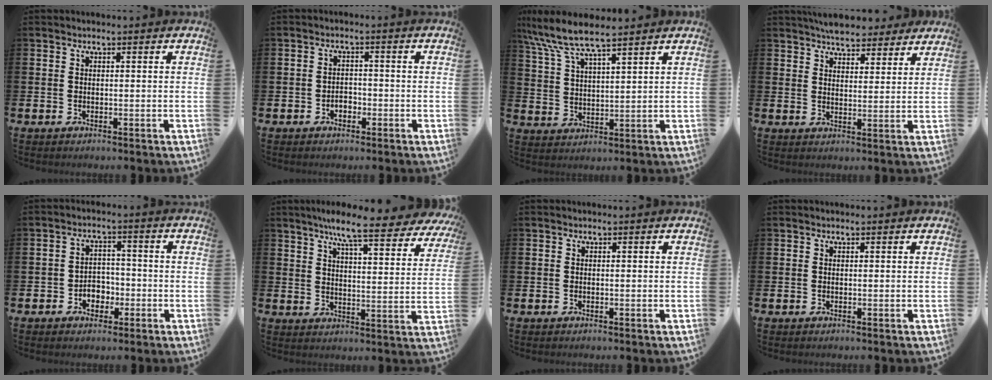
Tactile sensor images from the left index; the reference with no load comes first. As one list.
[{"total": 1.9, "force": [-1.0, 1.4, 0.8], "torque": [-0.018, 0.003, -0.022]}, {"total": 7.6, "force": [6.8, 1.0, 3.3], "torque": [-0.094, -0.023, 0.121]}, {"total": 5.8, "force": [5.6, 1.5, 0.8], "torque": [-0.020, -0.028, 0.101]}, {"total": 3.2, "force": [-1.7, 2.5, 1.2], "torque": [-0.021, 0.003, -0.041]}, {"total": 9.2, "force": [7.8, 1.1, 4.6], "torque": [-0.093, -0.043, 0.132]}, {"total": 0.0}, {"total": 0.0}]